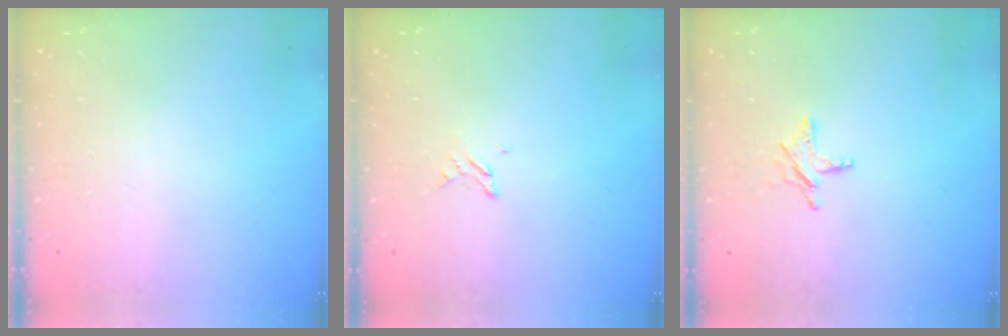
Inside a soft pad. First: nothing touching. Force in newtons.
{"total": 1.2, "press": 1.2, "slide": 0.1}
{"total": 3.9, "press": 3.9, "slide": 0.3}